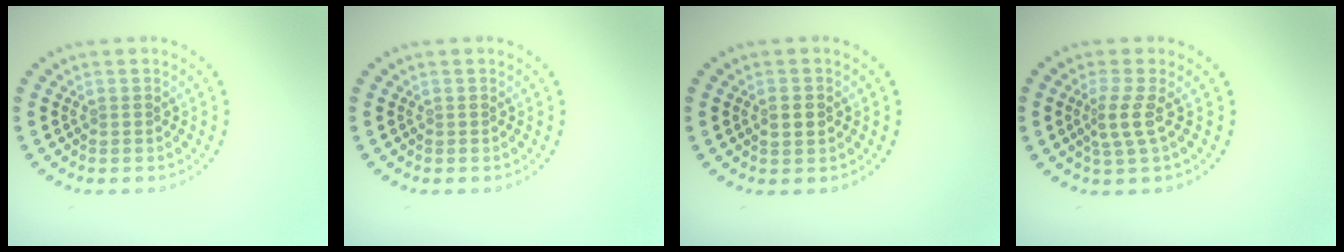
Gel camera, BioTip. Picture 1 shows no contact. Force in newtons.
{"total": 0.0}
{"total": 1.4, "press": 1.4, "slide": 0.2}
{"total": 2.3, "press": 1.6, "slide": 1.6}